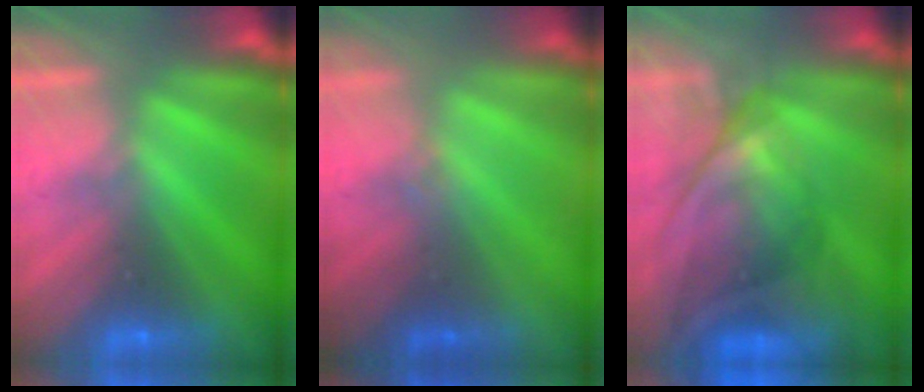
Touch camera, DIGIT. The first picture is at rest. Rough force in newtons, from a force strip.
{"total": 1.3}
{"total": 8.2}